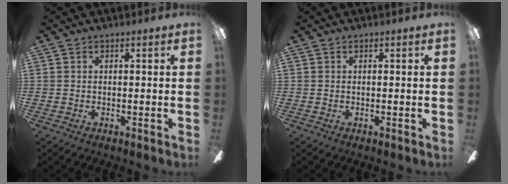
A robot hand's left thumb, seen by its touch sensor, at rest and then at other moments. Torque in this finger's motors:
{"motor_torque": [0.00, 0.00, -0.19, 0.16, 0.00]}